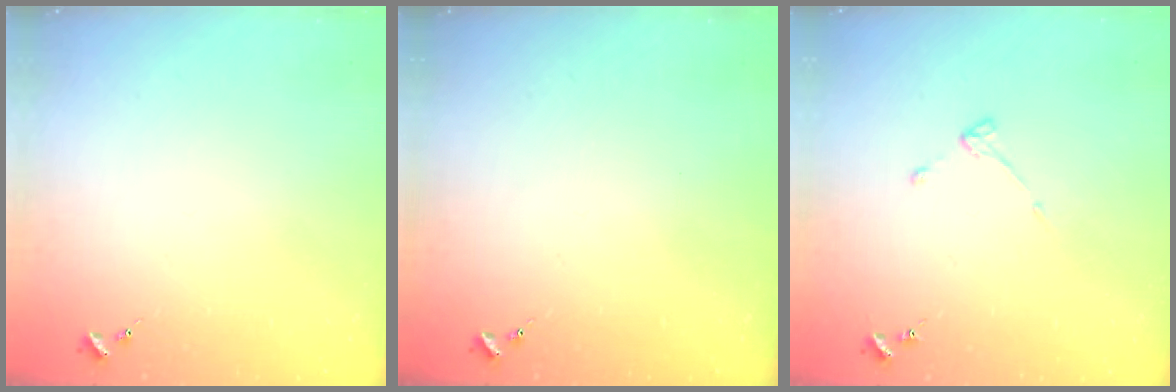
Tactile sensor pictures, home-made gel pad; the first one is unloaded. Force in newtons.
{"total": 0.0}
{"total": 3.1, "press": 3.0, "slide": 0.5}